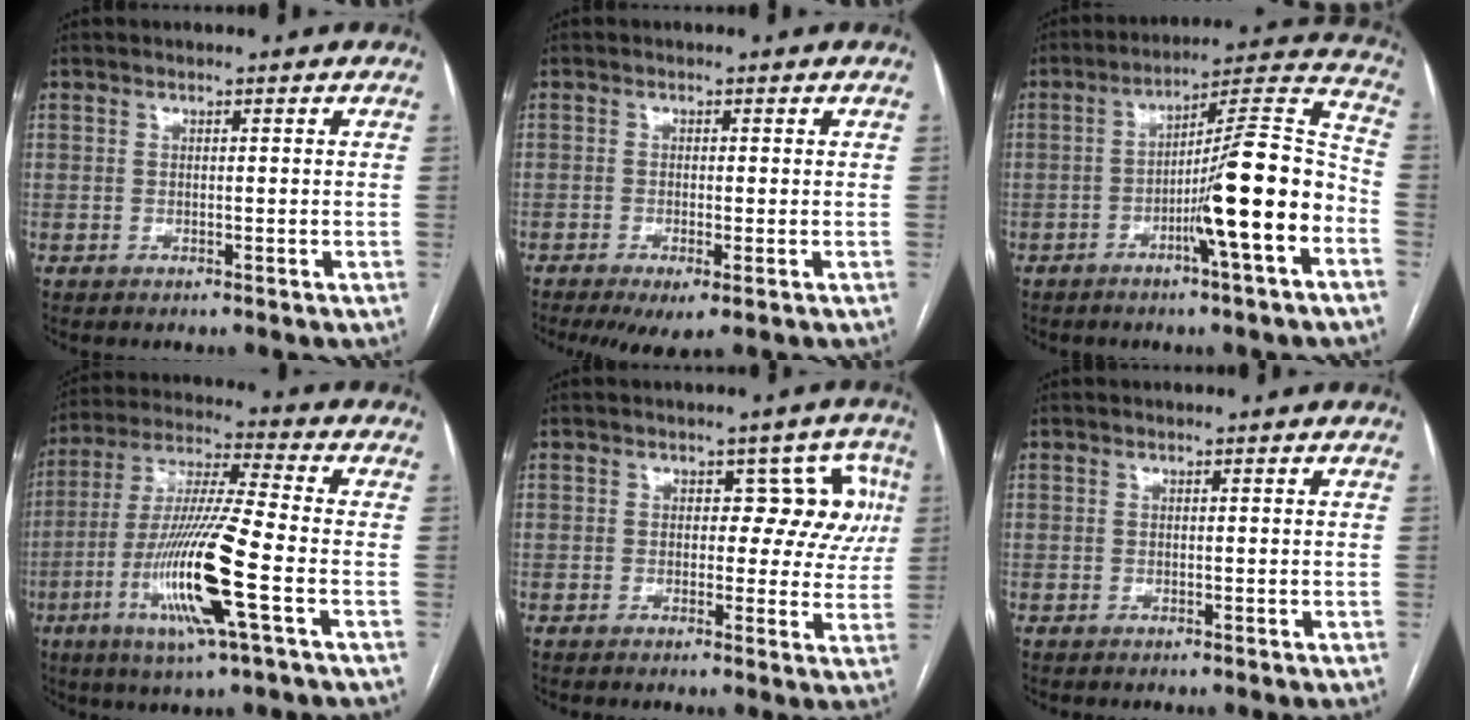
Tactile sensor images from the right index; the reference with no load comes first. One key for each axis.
{"total": 4.3, "fx": -2.2, "fy": 0.9, "fz": 3.6, "tx": -0.056, "ty": -0.012, "tz": -0.032}
{"total": 14.5, "fx": -5.1, "fy": -0.1, "fz": 13.6, "tx": -0.204, "ty": 0.014, "tz": -0.082}
{"total": 16.1, "fx": -5.2, "fy": 0.0, "fz": 15.2, "tx": -0.311, "ty": -0.018, "tz": -0.102}
{"total": 7.0, "fx": 1.2, "fy": 4.1, "fz": 5.6, "tx": -0.045, "ty": 0.031, "tz": 0.013}
{"total": 0.0}